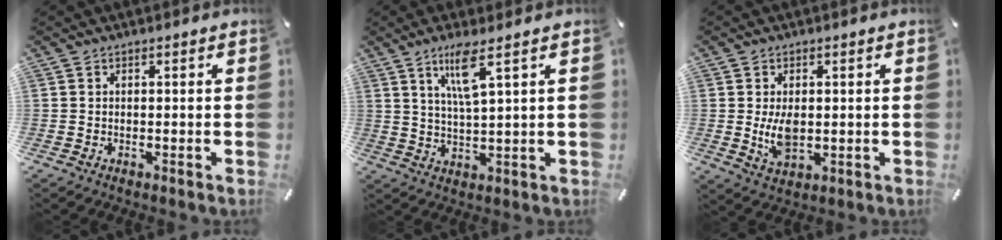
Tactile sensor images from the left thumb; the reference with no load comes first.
{"total": 7.8, "force": [4.3, 1.0, 6.4], "torque": [-0.121, -0.002, 0.070]}
{"total": 5.7, "force": [0.3, 3.5, 4.5], "torque": [-0.105, -0.006, -0.001]}